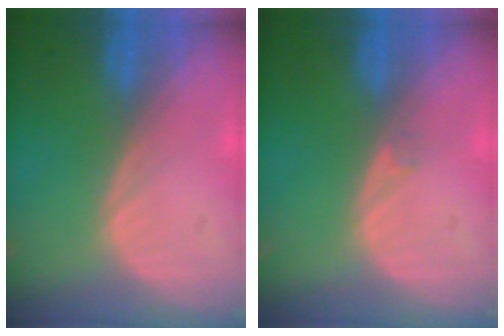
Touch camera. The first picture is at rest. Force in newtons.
{"total": 0.5, "press": 0.5, "slide": 0.1}